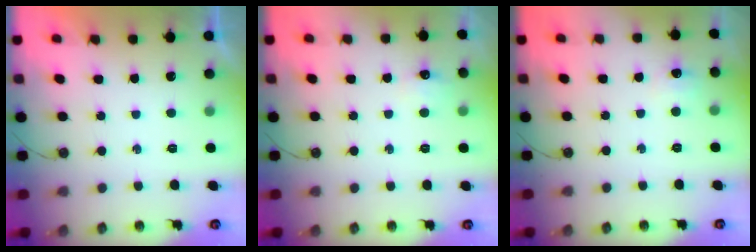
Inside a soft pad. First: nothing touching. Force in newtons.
{"total": 4.9, "press": 4.8, "slide": 0.7}
{"total": 6.5, "press": 6.4, "slide": 0.9}